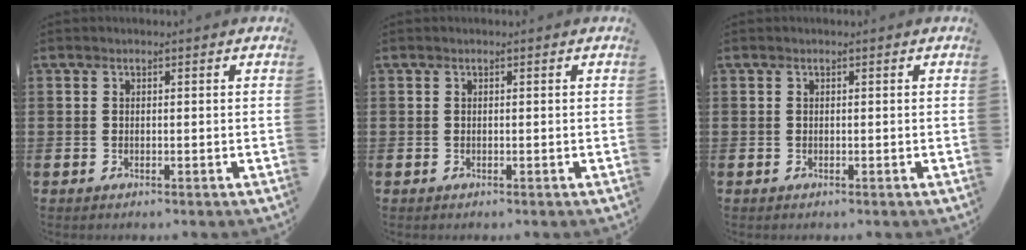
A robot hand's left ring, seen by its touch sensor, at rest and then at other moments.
{"total": 0.0}
{"total": 0.0}